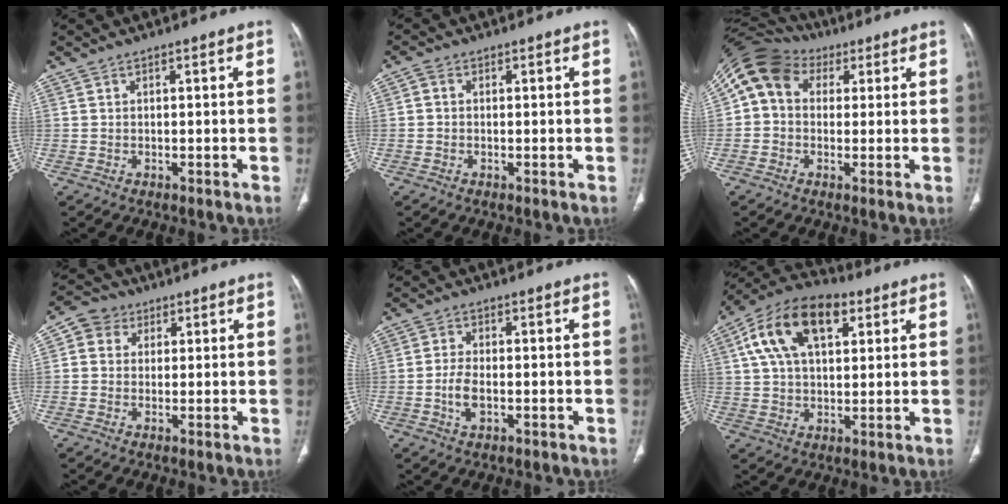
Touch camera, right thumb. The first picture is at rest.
{"total": 1.3, "force": [0.0, 1.1, 0.7], "torque": [-0.009, 0.003, -0.003]}
{"total": 11.6, "force": [3.1, 9.2, 6.2], "torque": [-0.111, 0.037, 0.047]}
{"total": 5.4, "force": [1.7, 4.9, 1.6], "torque": [-0.007, 0.004, 0.024]}
{"total": 4.3, "force": [-1.0, 2.2, 3.5], "torque": [-0.073, 0.005, -0.019]}
{"total": 17.2, "force": [6.6, 9.6, 12.6], "torque": [-0.208, 0.013, 0.109]}